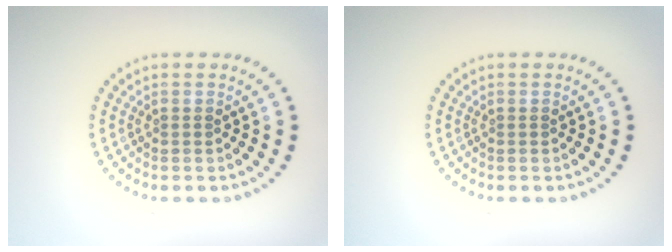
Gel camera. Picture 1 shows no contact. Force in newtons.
{"total": 0.0}